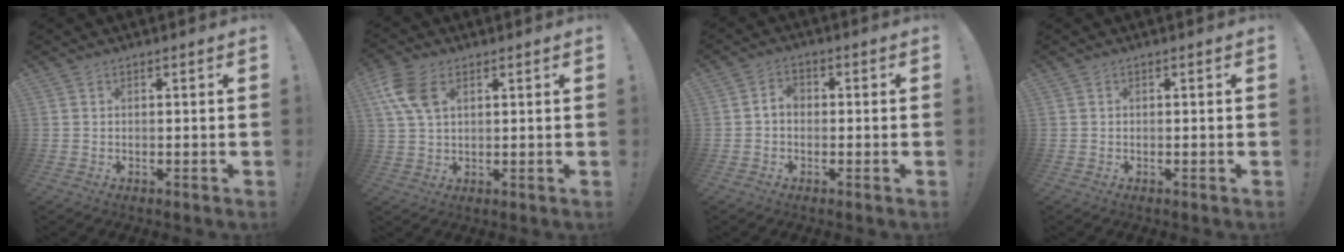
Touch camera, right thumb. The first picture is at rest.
{"total": 9.3, "force": [3.6, 5.5, 6.6], "torque": [-0.138, -0.002, 0.069]}
{"total": 3.3, "force": [-0.8, 2.3, 2.3], "torque": [-0.047, 0.015, -0.014]}
{"total": 0.0}